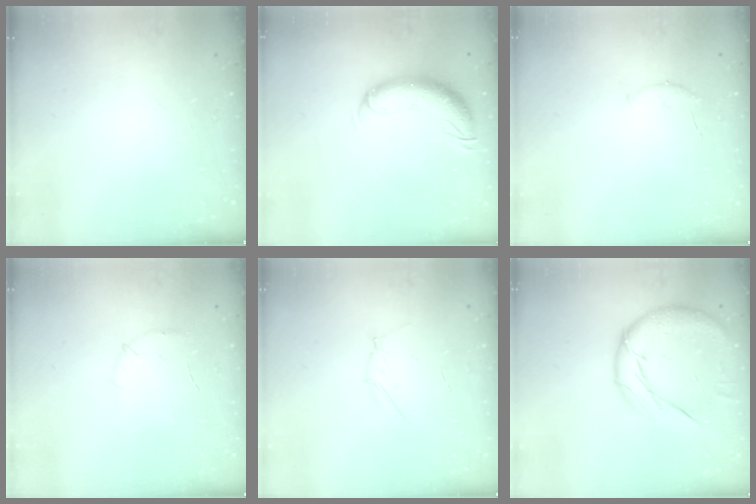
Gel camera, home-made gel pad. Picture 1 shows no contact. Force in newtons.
{"total": 11.2, "press": 10.8, "slide": 2.9}
{"total": 6.1, "press": 6.0, "slide": 1.1}
{"total": 5.5, "press": 5.3, "slide": 1.5}
{"total": 3.6, "press": 3.5, "slide": 0.9}
{"total": 14.2, "press": 14.2, "slide": 0.8}